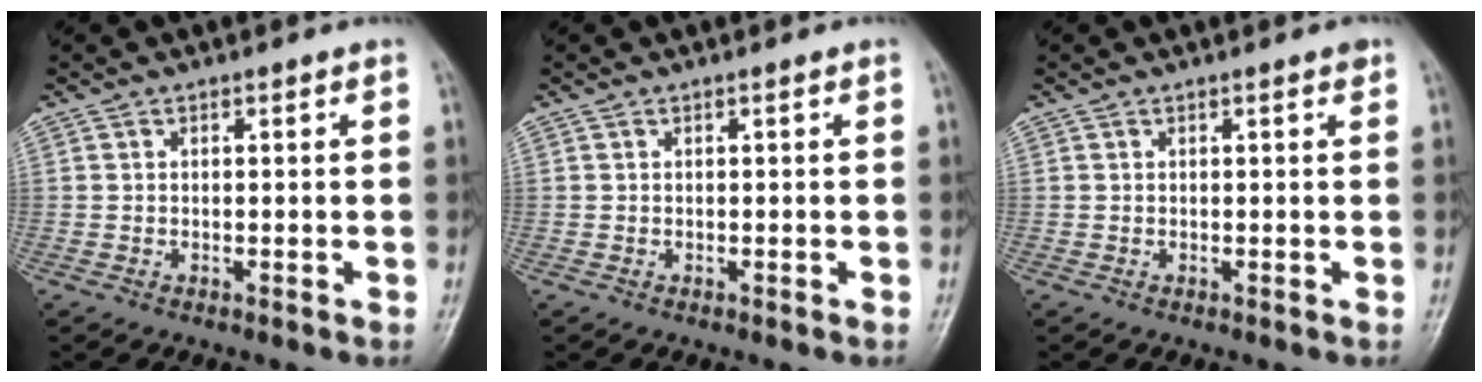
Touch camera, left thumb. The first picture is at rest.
{"total": 0.0}
{"total": 0.7, "force": [0.5, 0.2, 0.5], "torque": [-0.008, -0.001, 0.003]}